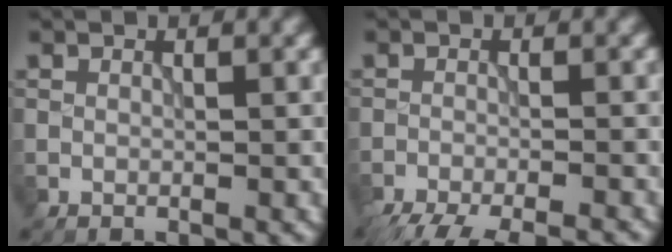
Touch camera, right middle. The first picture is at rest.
{"total": 8.9, "force": [-7.9, 1.8, 3.8], "torque": [-0.060, -0.028, -0.116]}